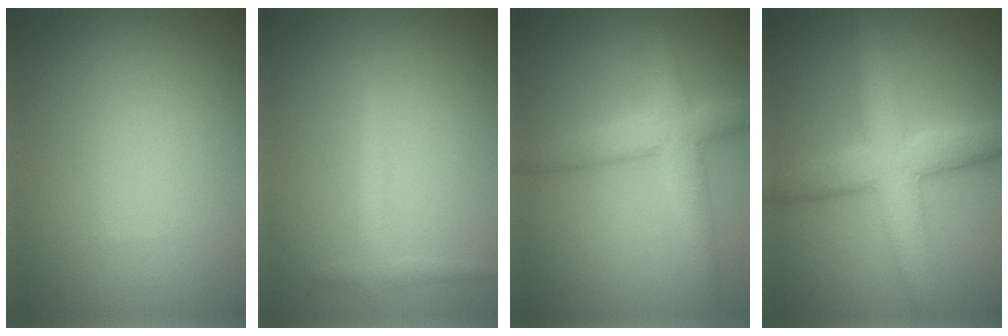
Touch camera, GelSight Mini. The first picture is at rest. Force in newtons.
{"total": 1.5, "press": 1.5, "slide": 0.2}
{"total": 4.4, "press": 4.4, "slide": 0.3}
{"total": 6.3, "press": 6.3, "slide": 0.4}